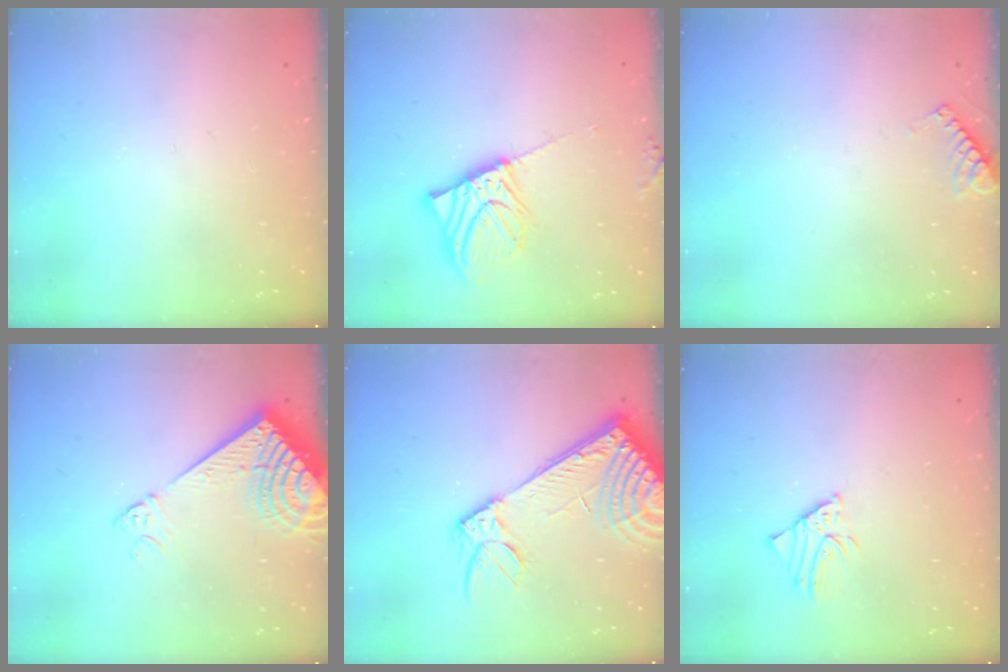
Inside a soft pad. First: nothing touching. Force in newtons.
{"total": 10.2, "press": 10.1, "slide": 1.5}
{"total": 5.4, "press": 5.3, "slide": 0.6}
{"total": 13.2, "press": 13.1, "slide": 2.0}
{"total": 15.4, "press": 15.0, "slide": 3.7}
{"total": 2.6, "press": 2.6, "slide": 0.2}